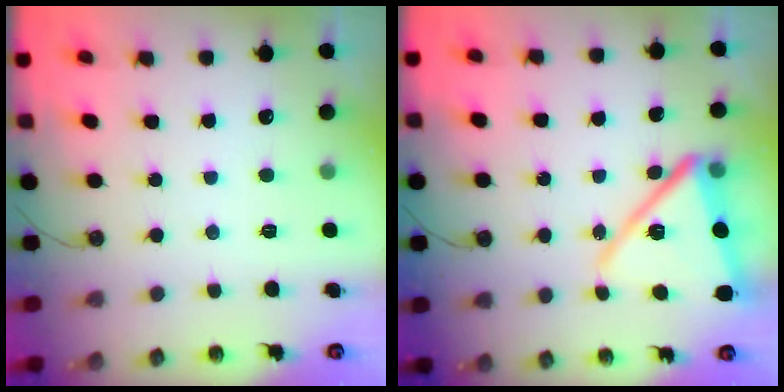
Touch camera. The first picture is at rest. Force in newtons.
{"total": 16.7, "press": 16.6, "slide": 1.6}